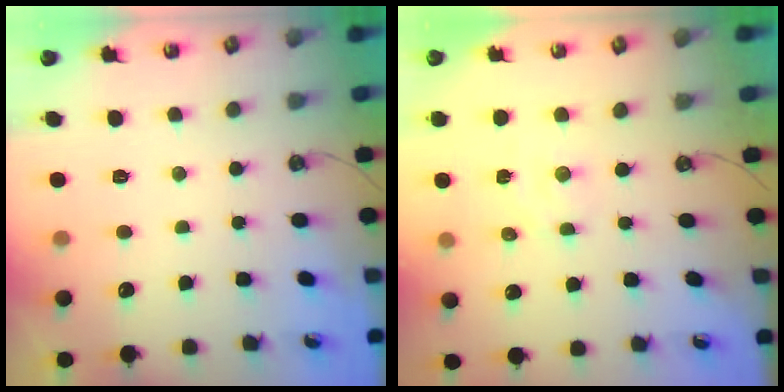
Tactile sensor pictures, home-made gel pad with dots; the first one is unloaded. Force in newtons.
{"total": 2.8, "press": 2.7, "slide": 0.4}